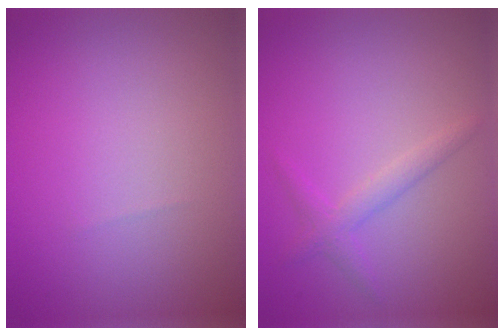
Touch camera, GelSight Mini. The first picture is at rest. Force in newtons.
{"total": 1.8, "press": 1.8, "slide": 0.0}